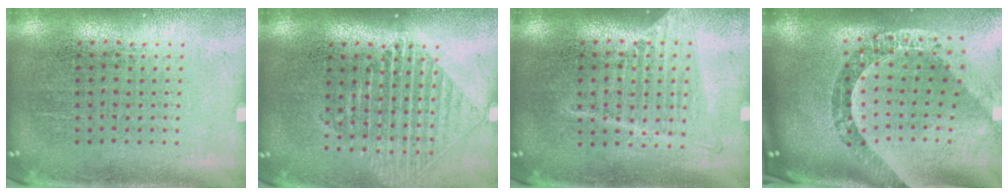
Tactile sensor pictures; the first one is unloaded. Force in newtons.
{"total": 1.5, "press": 1.3, "slide": 0.7}
{"total": 1.2, "press": 1.1, "slide": 0.5}
{"total": 2.6, "press": 1.9, "slide": 1.7}